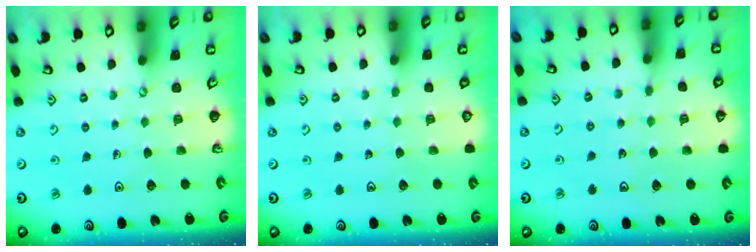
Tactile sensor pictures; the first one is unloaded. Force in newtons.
{"total": 0.0}
{"total": 3.1, "press": 2.8, "slide": 1.4}